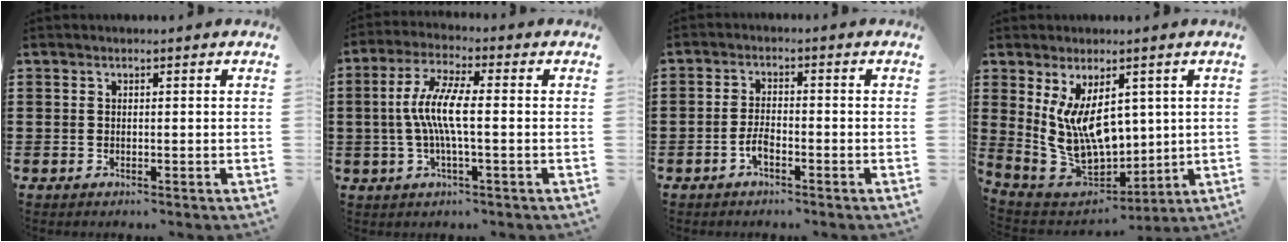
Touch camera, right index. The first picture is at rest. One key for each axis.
{"total": 7.3, "fx": -0.6, "fy": 1.2, "fz": 7.2, "tx": -0.157, "ty": -0.010, "tz": -0.020}
{"total": 3.0, "fx": -1.5, "fy": 1.2, "fz": 2.2, "tx": -0.055, "ty": 0.000, "tz": -0.034}
{"total": 11.9, "fx": 3.8, "fy": 7.3, "fz": 8.6, "tx": -0.184, "ty": -0.028, "tz": 0.071}